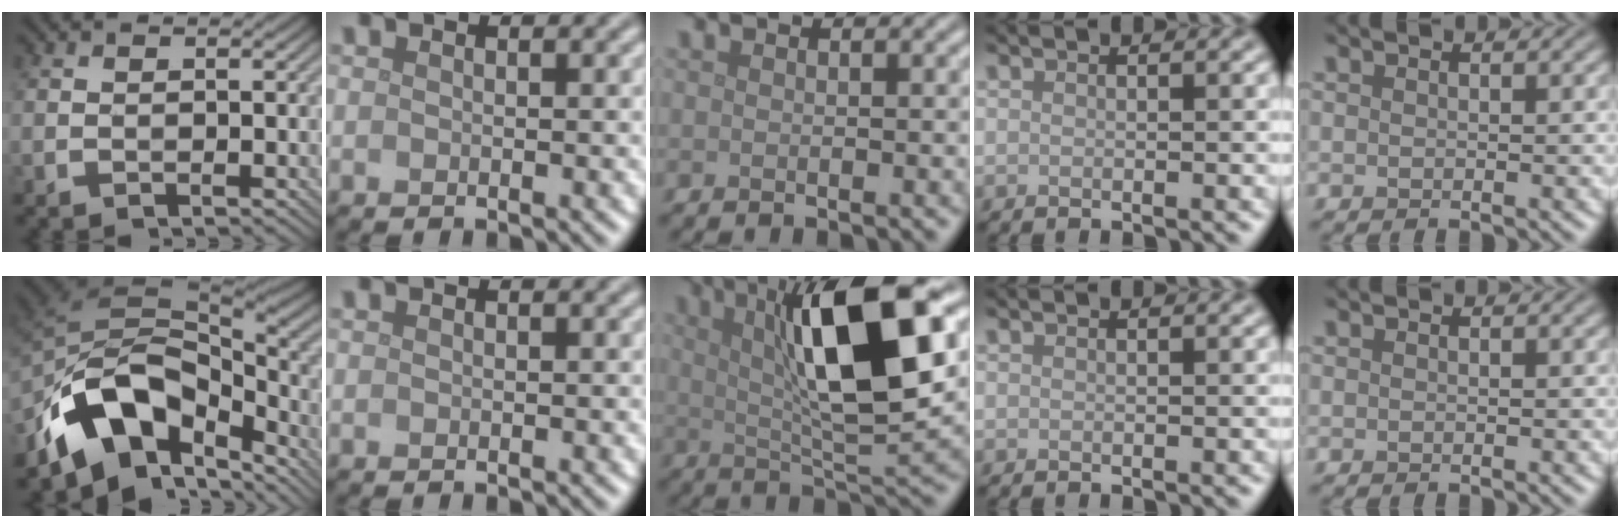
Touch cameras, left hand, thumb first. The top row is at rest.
{"thumb": {"total": 12.8, "force": [-7.4, 7.3, 7.4], "torque": [-0.139, -0.006, -0.139]}, "middle": {"total": 12.4, "force": [3.2, 3.1, 11.5], "torque": [-0.183, 0.012, 0.053]}}